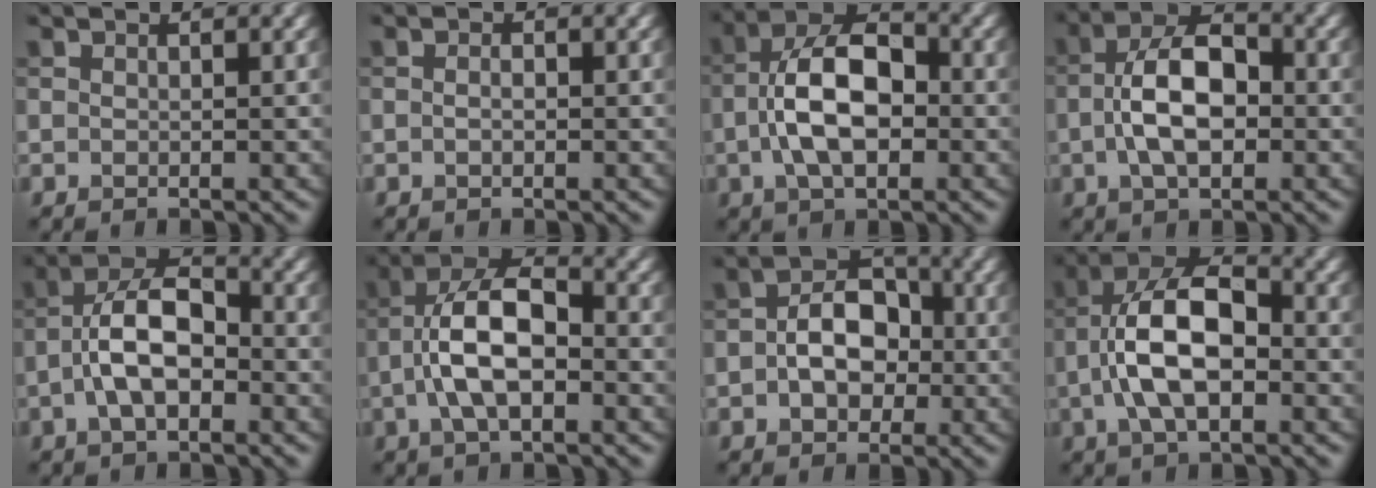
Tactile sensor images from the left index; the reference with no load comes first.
{"total": 0.9, "force": [-0.1, 0.5, 0.7], "torque": [-0.012, -0.004, -0.001]}
{"total": 7.7, "force": [-1.0, 4.1, 6.4], "torque": [-0.120, 0.015, -0.027]}
{"total": 6.6, "force": [-0.8, 3.6, 5.5], "torque": [-0.101, 0.010, -0.022]}
{"total": 6.2, "force": [-1.7, 3.1, 5.2], "torque": [-0.094, 0.018, -0.037]}
{"total": 7.1, "force": [-1.4, 3.4, 6.1], "torque": [-0.121, 0.016, -0.033]}
{"total": 5.6, "force": [-0.5, 3.9, 4.0], "torque": [-0.061, 0.004, -0.013]}
{"total": 8.2, "force": [-1.4, 4.1, 7.0], "torque": [-0.139, 0.017, -0.032]}